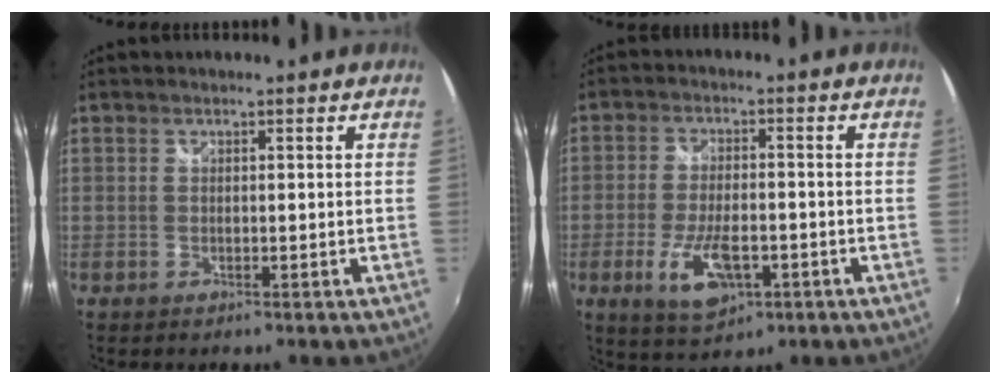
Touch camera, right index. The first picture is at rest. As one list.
[{"total": 9.2, "force": [-3.5, 4.1, 7.5], "torque": [-0.159, -0.014, -0.058]}]